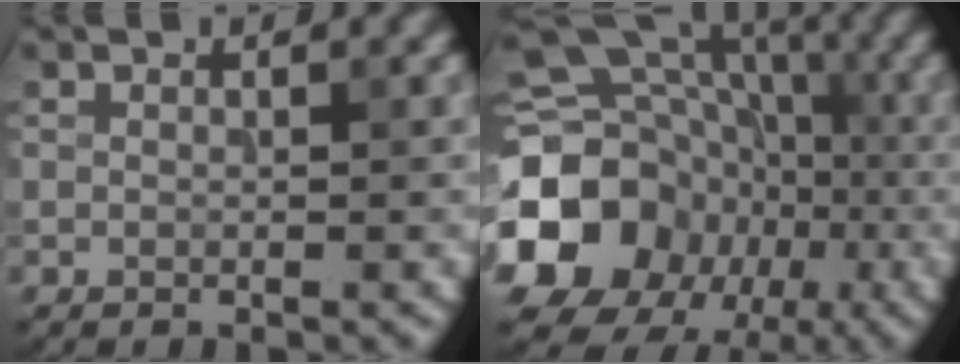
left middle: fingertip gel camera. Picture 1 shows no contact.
{"total": 24.0, "force": [-6.0, 21.5, 8.9], "torque": [-0.188, -0.033, -0.142]}